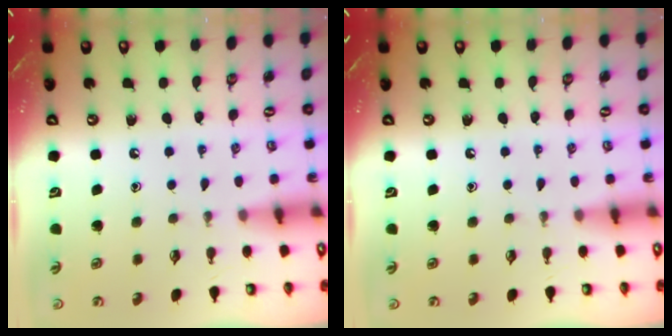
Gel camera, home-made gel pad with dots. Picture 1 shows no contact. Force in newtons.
{"total": 0.0}